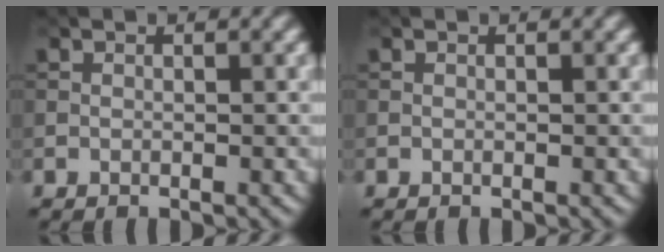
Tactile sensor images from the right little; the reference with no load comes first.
{"total": 0.0}